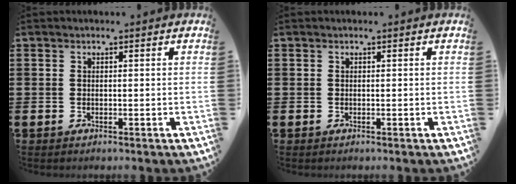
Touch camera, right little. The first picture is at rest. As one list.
[{"total": 0.0}]